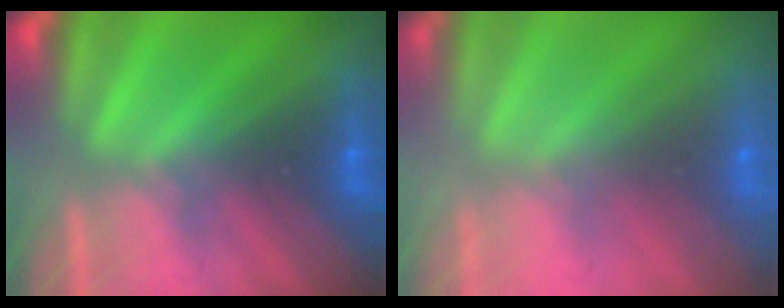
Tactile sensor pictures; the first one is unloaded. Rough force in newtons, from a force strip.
{"total": 8.3}